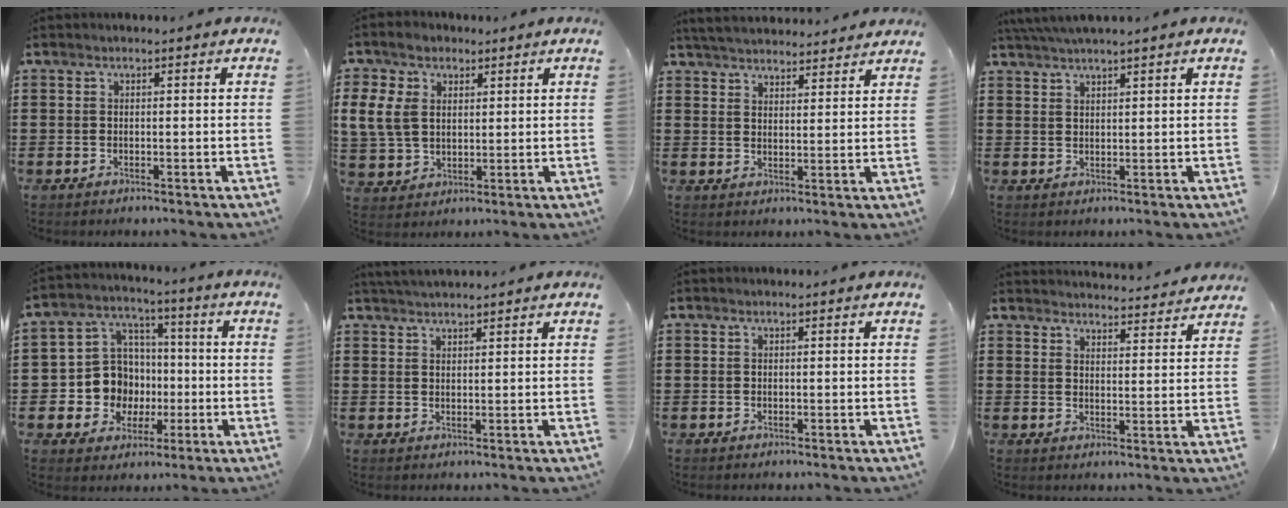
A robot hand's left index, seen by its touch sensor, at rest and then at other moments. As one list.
[{"total": 7.7, "force": [3.1, 5.8, 4.0], "torque": [-0.111, 0.016, 0.058]}, {"total": 4.3, "force": [4.3, 0.3, 0.4], "torque": [-0.023, -0.017, 0.079]}, {"total": 2.7, "force": [2.4, -0.4, 1.0], "torque": [-0.026, -0.001, 0.047]}, {"total": 9.6, "force": [-0.6, 9.3, 2.6], "torque": [-0.087, 0.005, -0.001]}, {"total": 2.0, "force": [2.0, -0.1, 0.3], "torque": [-0.010, 0.000, 0.039]}, {"total": 0.0}, {"total": 3.7, "force": [3.7, -0.2, -0.1], "torque": [-0.003, -0.025, 0.065]}]